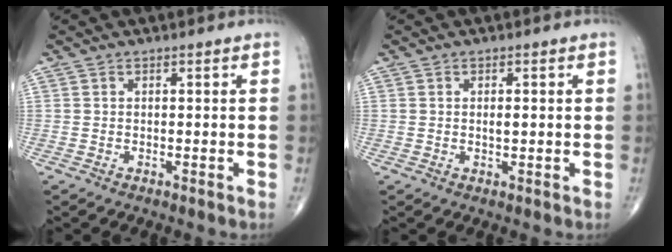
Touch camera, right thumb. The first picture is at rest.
{"total": 1.7, "force": [0.2, 0.6, 1.6], "torque": [-0.027, -0.001, 0.004]}